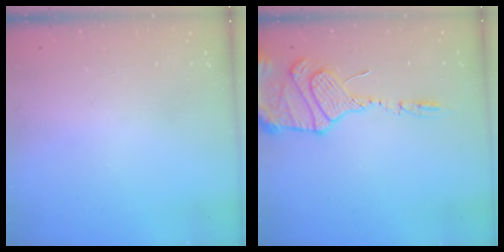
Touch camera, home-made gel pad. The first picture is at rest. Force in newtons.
{"total": 14.8, "press": 14.5, "slide": 2.9}